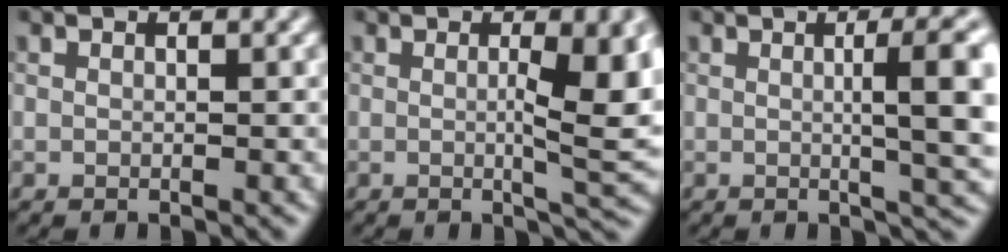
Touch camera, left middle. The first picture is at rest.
{"total": 6.5, "force": [0.3, 1.3, 6.3], "torque": [-0.088, -0.002, 0.006]}
{"total": 6.8, "force": [0.5, 1.6, 6.6], "torque": [-0.080, 0.010, 0.005]}